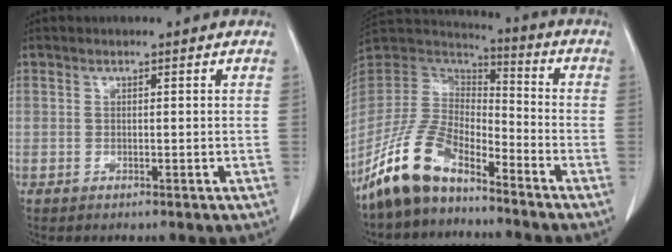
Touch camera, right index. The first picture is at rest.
{"total": 12.9, "force": [-9.8, 5.0, 6.9], "torque": [-0.153, 0.012, -0.194]}